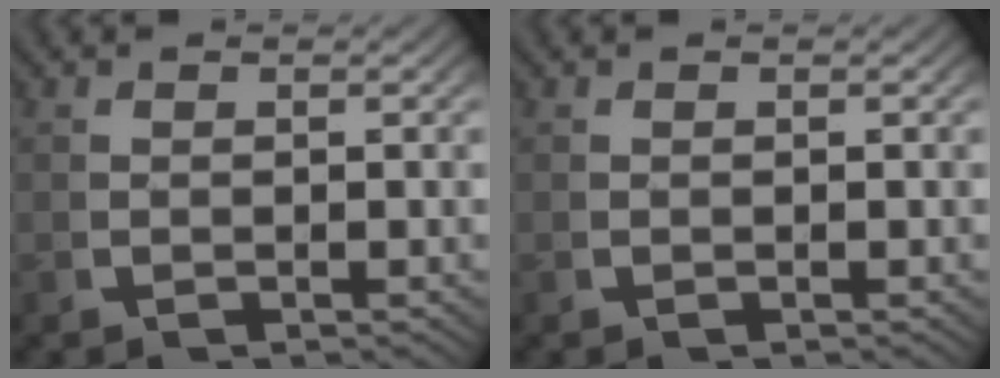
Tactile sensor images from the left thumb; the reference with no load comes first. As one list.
[{"total": 0.0}]